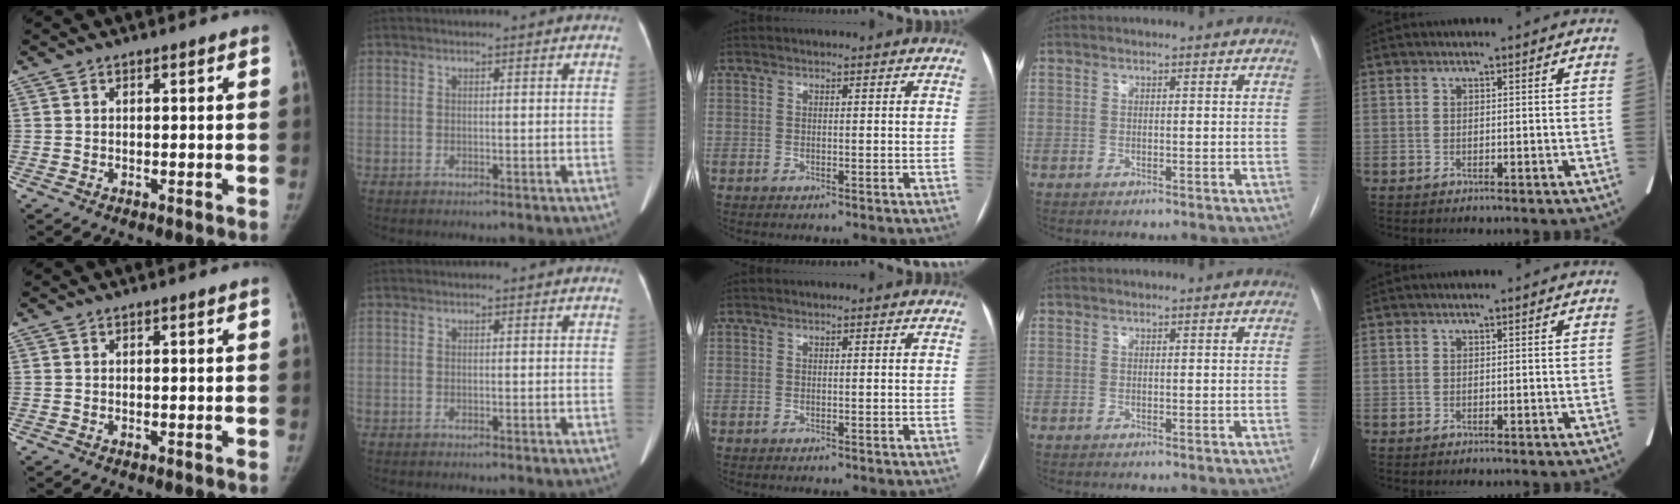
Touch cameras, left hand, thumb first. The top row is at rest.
{}